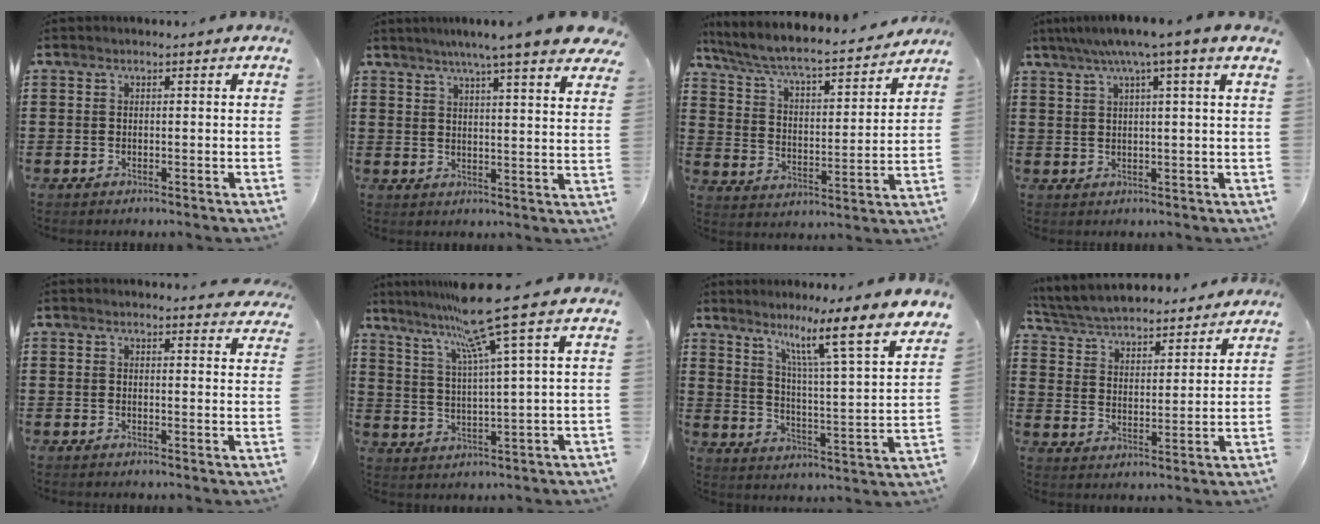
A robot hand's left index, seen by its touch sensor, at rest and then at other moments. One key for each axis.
{"total": 6.1, "fx": 5.1, "fy": -0.8, "fz": 3.1, "tx": -0.080, "ty": -0.024, "tz": 0.085}
{"total": 5.7, "fx": 5.2, "fy": 0.3, "fz": 2.3, "tx": -0.070, "ty": -0.043, "tz": 0.079}
{"total": 4.9, "fx": 3.0, "fy": -0.7, "fz": 3.8, "tx": -0.082, "ty": -0.003, "tz": 0.048}
{"total": 1.9, "fx": 1.8, "fy": 0.2, "fz": 0.3, "tx": -0.002, "ty": -0.004, "tz": 0.034}
{"total": 11.6, "fx": 7.4, "fy": -1.2, "fz": 8.9, "tx": -0.183, "ty": -0.028, "tz": 0.115}
{"total": 9.6, "fx": 7.3, "fy": -0.6, "fz": 6.2, "tx": -0.115, "ty": -0.065, "tz": 0.104}
{"total": 5.1, "fx": 5.0, "fy": 0.4, "fz": 0.8, "tx": -0.042, "ty": -0.031, "tz": 0.084}